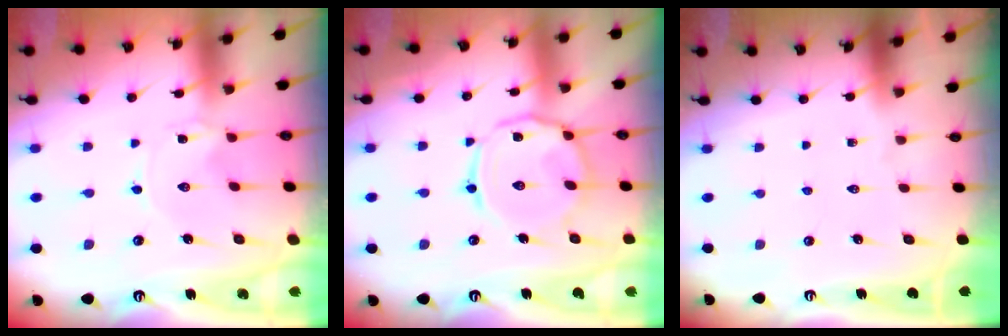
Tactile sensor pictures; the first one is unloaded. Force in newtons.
{"total": 10.6, "press": 10.6, "slide": 0.9}
{"total": 0.0}